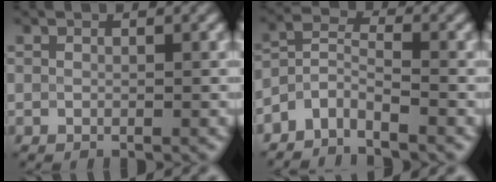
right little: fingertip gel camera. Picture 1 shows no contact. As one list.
[{"total": 3.4, "force": [-2.9, 0.9, 1.5], "torque": [-0.027, 0.002, -0.067]}]